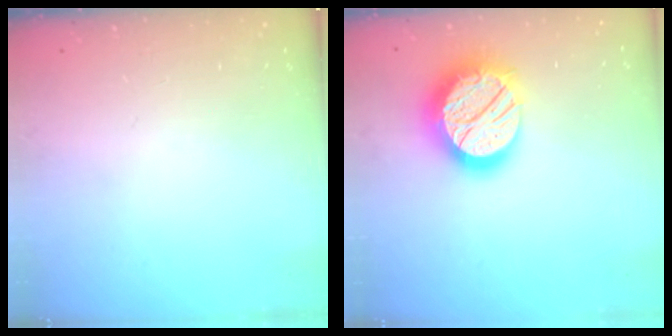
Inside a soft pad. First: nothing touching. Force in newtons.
{"total": 20.0, "press": 19.9, "slide": 1.5}